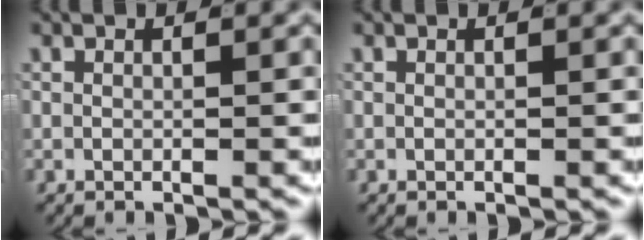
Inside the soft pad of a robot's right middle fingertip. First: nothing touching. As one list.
[{"total": 0.0}]